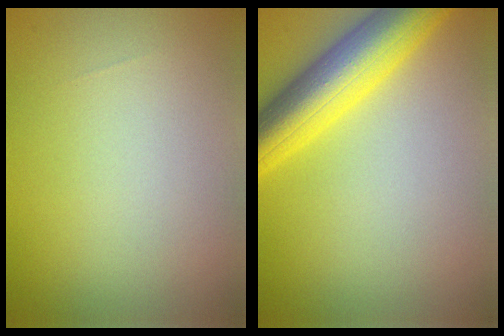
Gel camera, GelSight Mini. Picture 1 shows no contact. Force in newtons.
{"total": 7.7, "press": 7.7, "slide": 0.3}